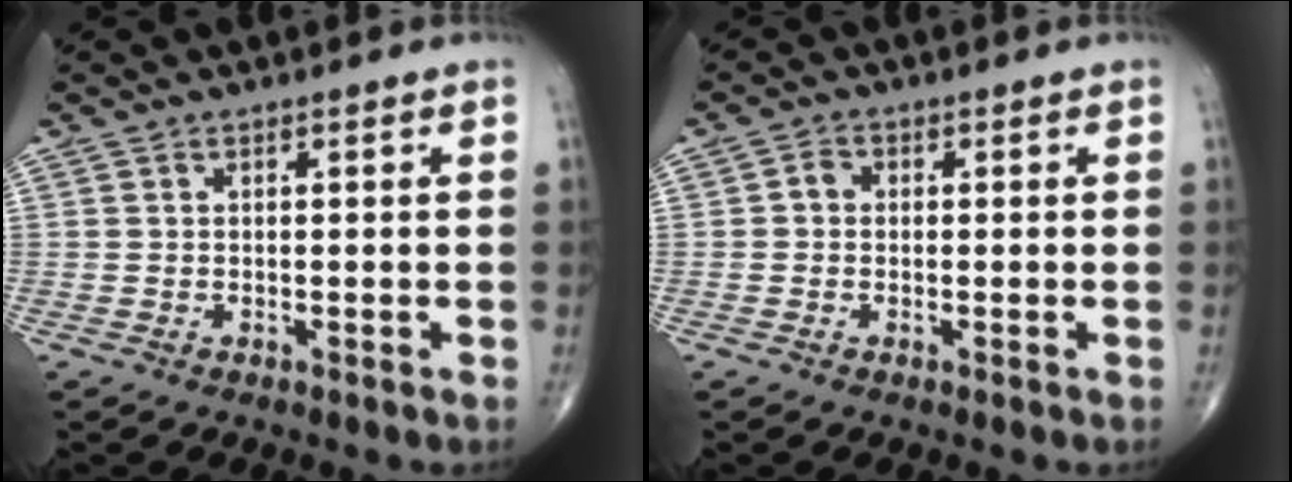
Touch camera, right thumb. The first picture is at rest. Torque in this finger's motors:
{"motor_torque": [-0.06, -0.05, 0.02, 0.00, 0.00]}